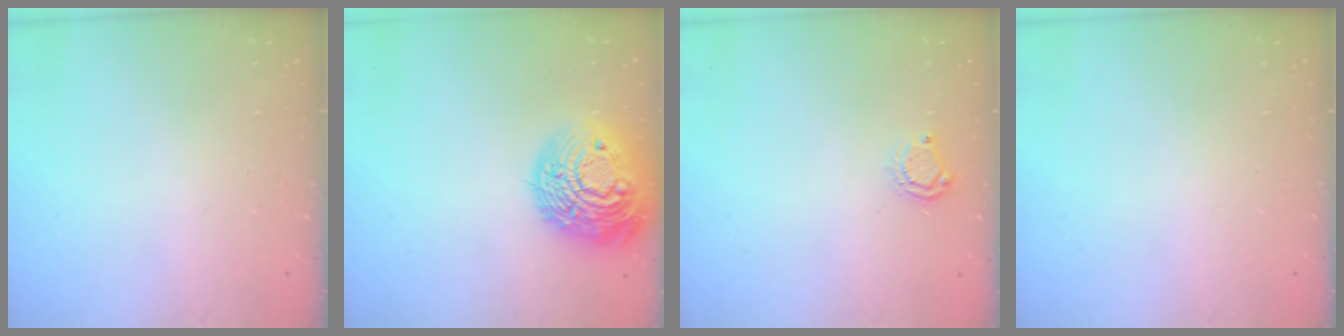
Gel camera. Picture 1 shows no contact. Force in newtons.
{"total": 21.7, "press": 21.6, "slide": 1.8}
{"total": 6.2, "press": 6.2, "slide": 0.4}
{"total": 0.0}